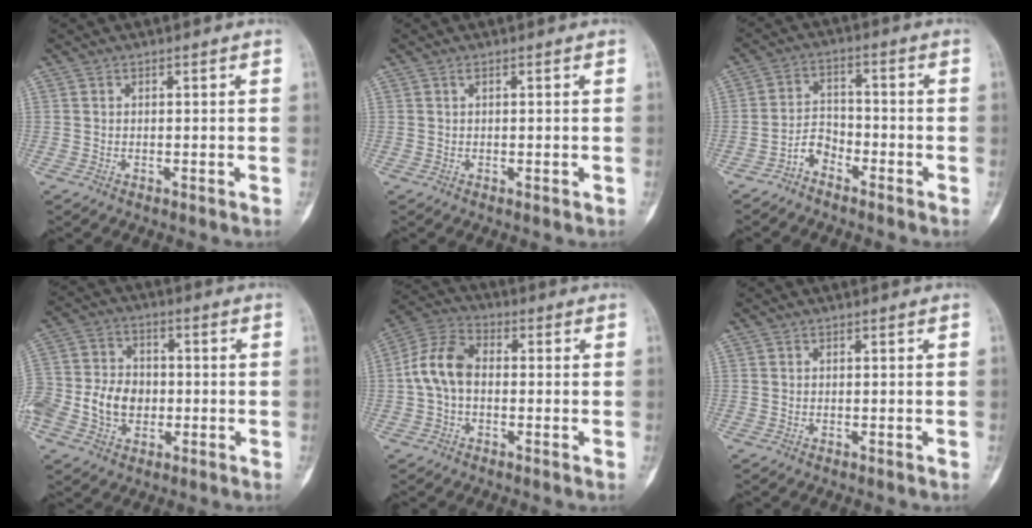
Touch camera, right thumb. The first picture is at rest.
{"total": 1.1, "force": [0.0, 0.4, 1.0], "torque": [-0.016, 0.000, 0.003]}
{"total": 4.2, "force": [-3.2, 2.4, 1.3], "torque": [-0.014, 0.032, -0.070]}
{"total": 14.5, "force": [-3.1, 11.1, 8.8], "torque": [-0.175, 0.023, -0.055]}
{"total": 8.8, "force": [-0.5, 5.8, 6.6], "torque": [-0.129, 0.027, -0.021]}
{"total": 0.0}